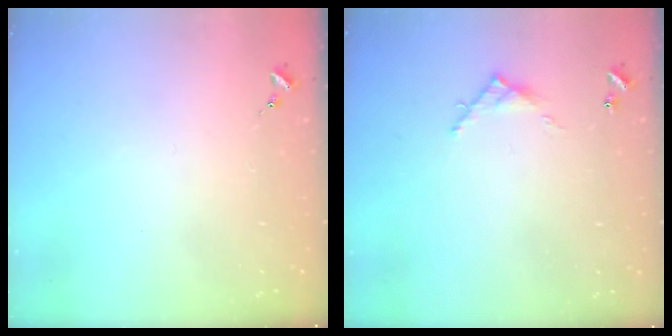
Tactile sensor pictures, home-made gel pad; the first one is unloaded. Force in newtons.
{"total": 5.5, "press": 5.5, "slide": 0.3}